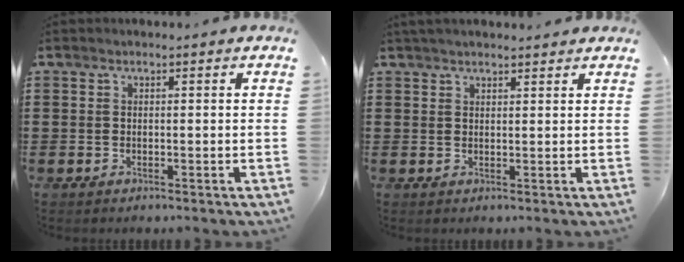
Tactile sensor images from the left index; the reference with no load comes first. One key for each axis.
{"total": 1.8, "fx": 1.7, "fy": 0.2, "fz": 0.5, "tx": -0.013, "ty": 0.003, "tz": 0.033}